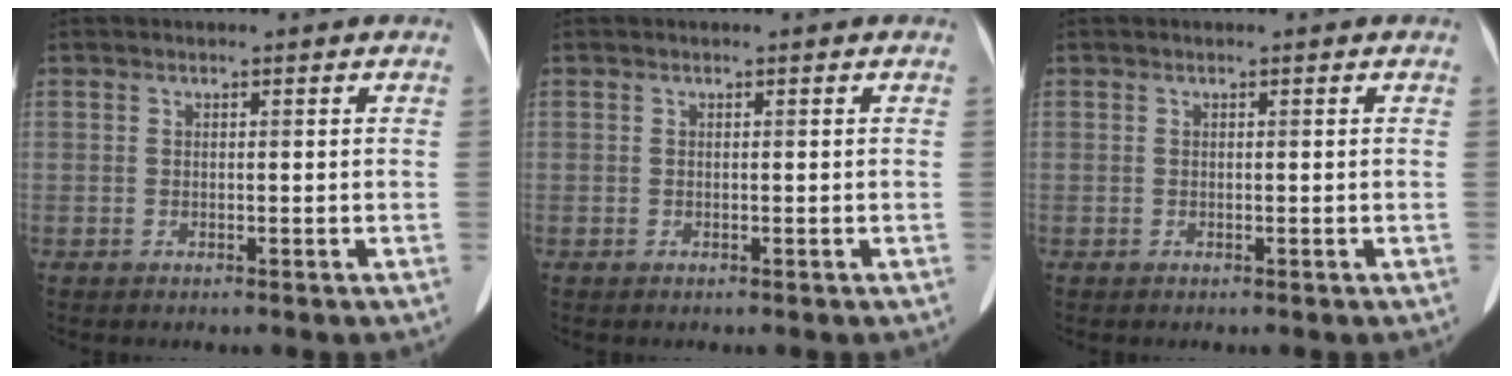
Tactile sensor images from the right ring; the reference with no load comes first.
{"total": 0.0}
{"total": 0.0}